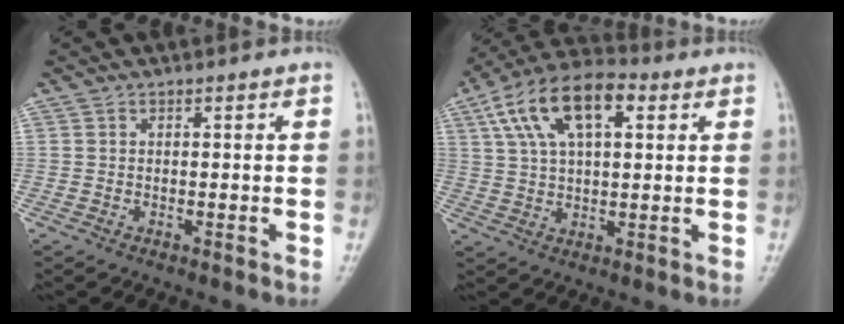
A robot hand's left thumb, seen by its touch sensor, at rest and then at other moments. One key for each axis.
{"total": 15.3, "fx": 5.8, "fy": 7.5, "fz": 11.9, "tx": -0.206, "ty": 0.018, "tz": 0.095}